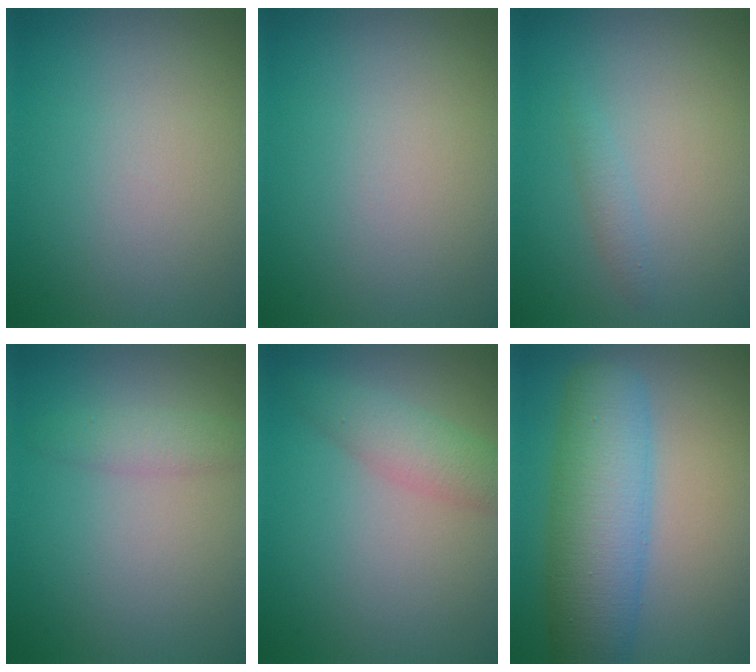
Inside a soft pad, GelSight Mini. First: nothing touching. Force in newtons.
{"total": 0.0}
{"total": 0.9, "press": 0.9, "slide": 0.0}
{"total": 1.8, "press": 1.8, "slide": 0.1}
{"total": 2.8, "press": 2.8, "slide": 0.2}
{"total": 8.0, "press": 8.0, "slide": 0.1}